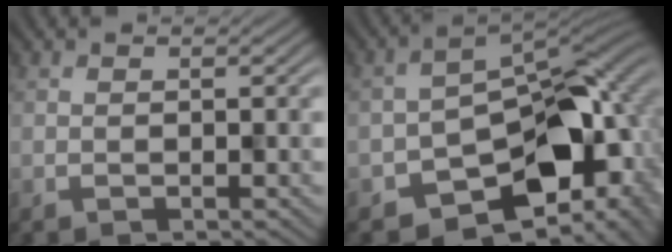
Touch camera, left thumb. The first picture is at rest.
{"total": 10.4, "force": [-4.5, 6.8, 6.5], "torque": [-0.077, -0.020, -0.077]}